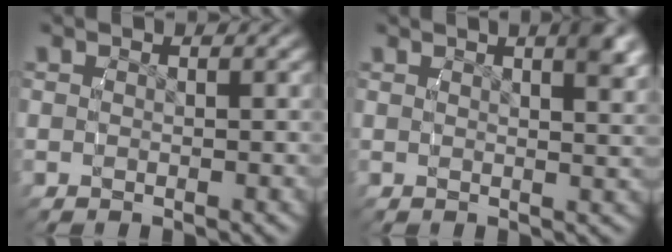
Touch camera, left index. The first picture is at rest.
{"total": 2.5, "force": [1.2, 0.2, 2.2], "torque": [-0.025, 0.002, 0.020]}